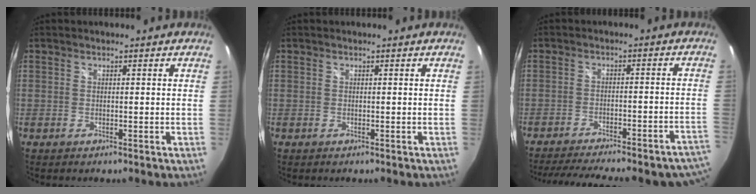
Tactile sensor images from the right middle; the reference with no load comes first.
{"total": 0.0}
{"total": 22.1, "force": [-19.2, 4.2, 10.2], "torque": [-0.156, -0.014, -0.242]}